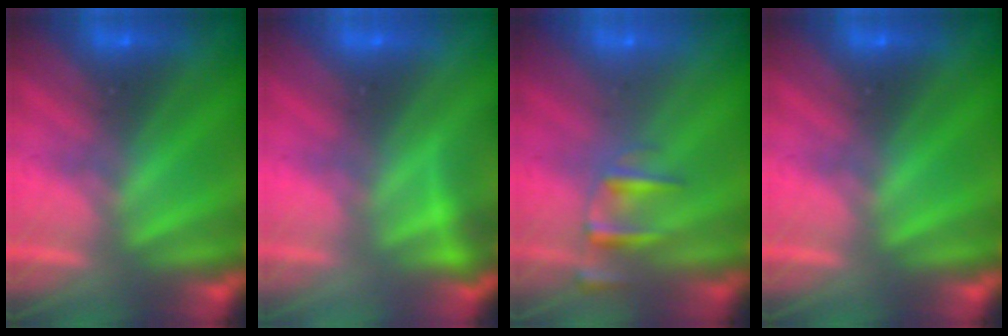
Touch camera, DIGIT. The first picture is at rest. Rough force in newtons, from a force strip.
{"total": 2.7}
{"total": 2.4}
{"total": 0.0}